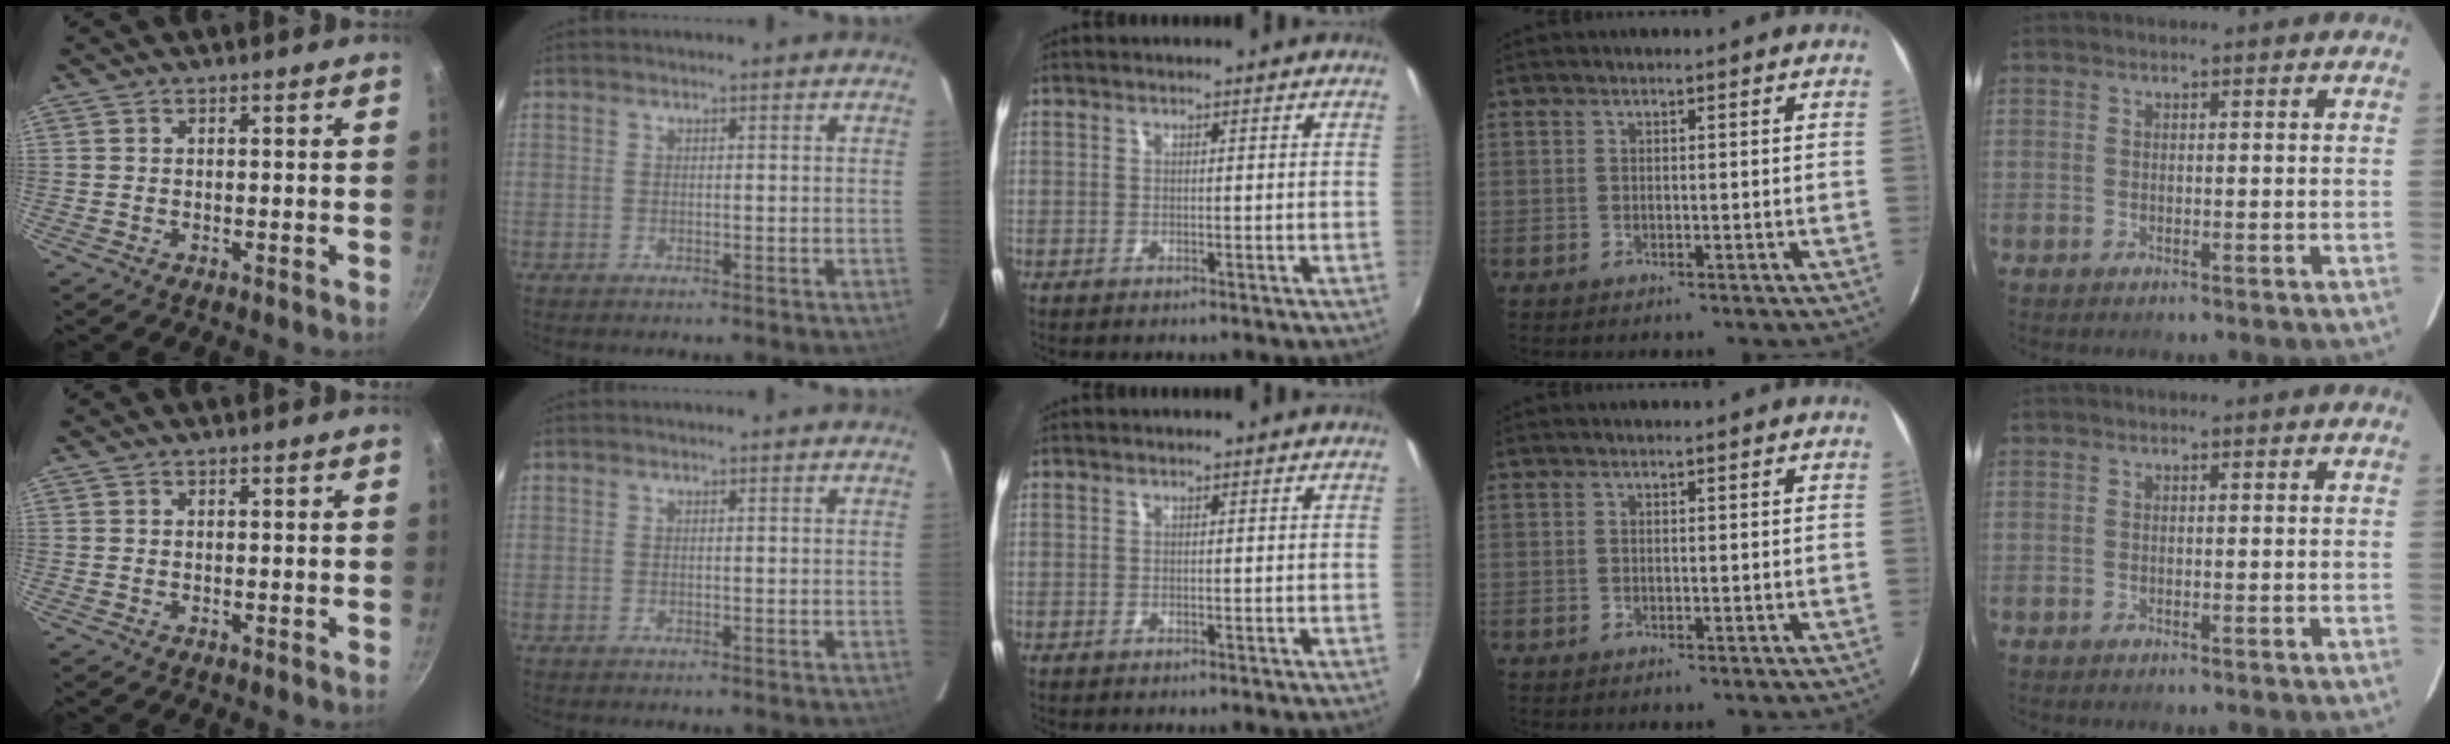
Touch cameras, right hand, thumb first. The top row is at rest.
{}